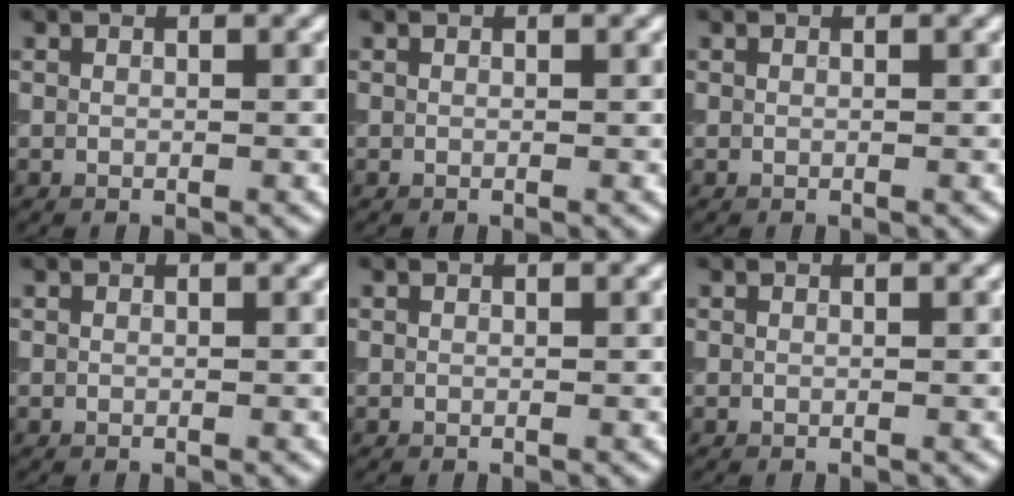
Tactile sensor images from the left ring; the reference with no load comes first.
{"total": 0.0}
{"total": 0.0}
{"total": 0.0}
{"total": 0.0}
{"total": 0.0}